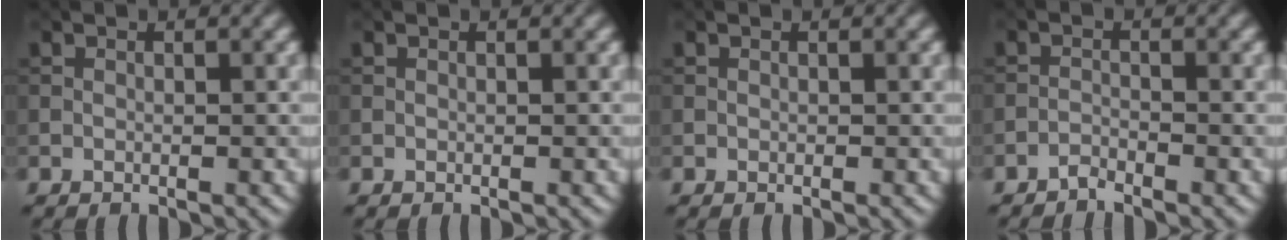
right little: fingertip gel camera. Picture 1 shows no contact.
{"total": 0.0}
{"total": 0.0}
{"total": 1.2, "force": [-1.1, 0.1, 0.2], "torque": [-0.001, 0.005, -0.026]}